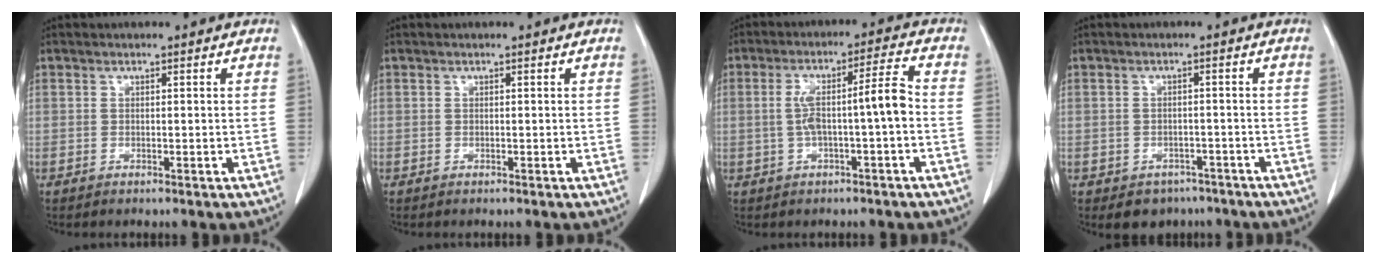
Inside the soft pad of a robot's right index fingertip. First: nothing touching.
{"total": 0.0}
{"total": 7.7, "force": [-0.9, 0.4, 7.7], "torque": [-0.141, 0.028, -0.012]}
{"total": 4.4, "force": [-3.0, 3.2, 0.6], "torque": [0.001, 0.011, -0.037]}